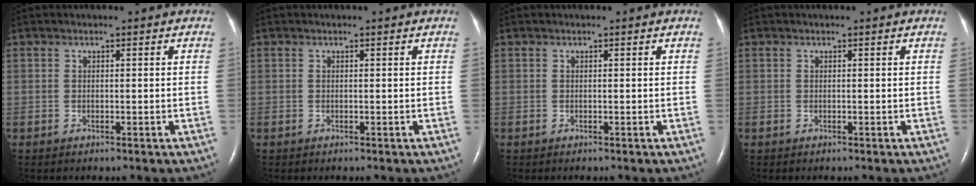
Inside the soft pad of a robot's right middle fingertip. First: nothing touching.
{"total": 0.0}
{"total": 0.0}
{"total": 0.0}